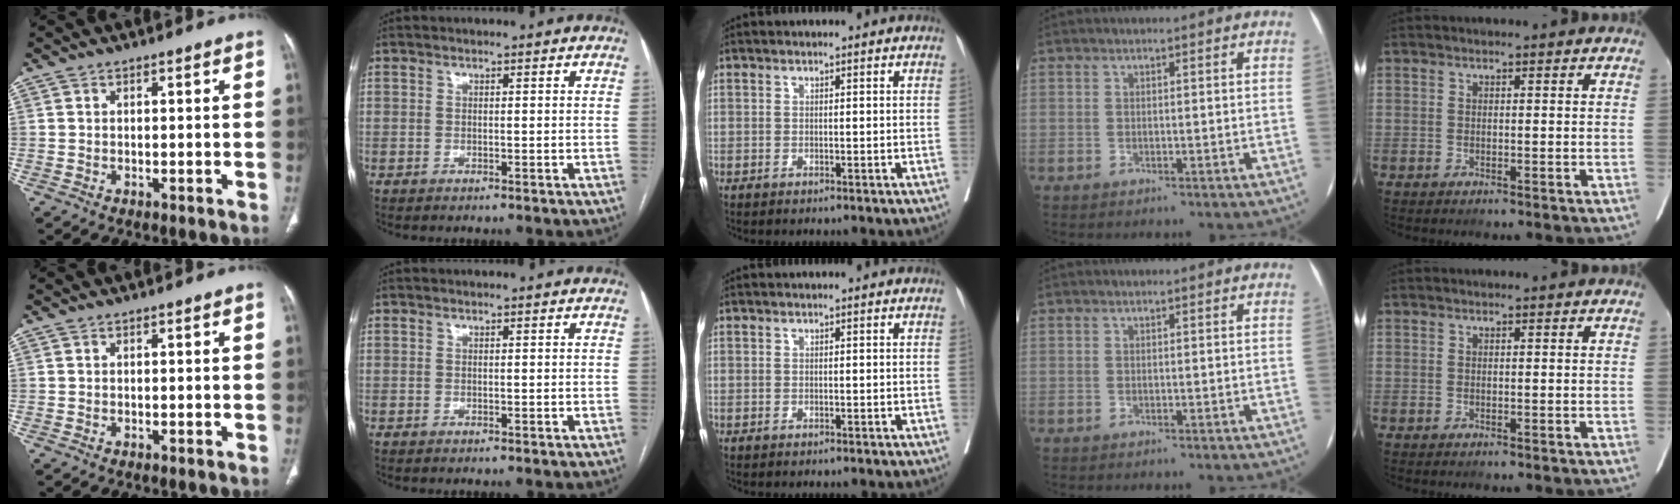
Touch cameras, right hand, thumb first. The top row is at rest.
{}